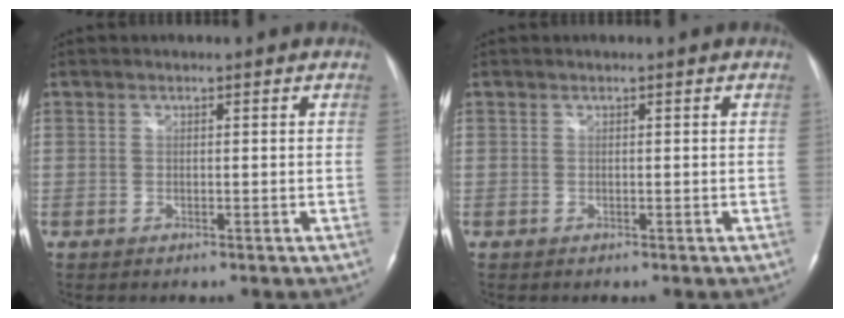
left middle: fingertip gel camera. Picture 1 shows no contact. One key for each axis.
{"total": 0.0}